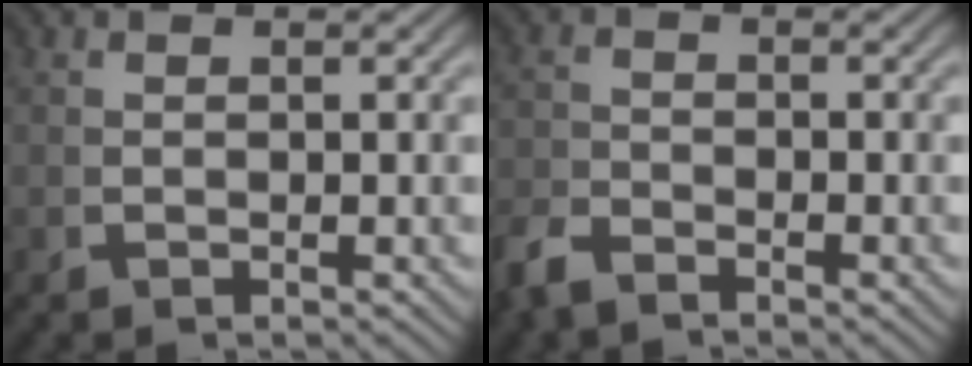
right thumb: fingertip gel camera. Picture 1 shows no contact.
{"total": 2.0, "force": [-1.9, 0.3, 0.3], "torque": [0.002, -0.002, -0.041]}